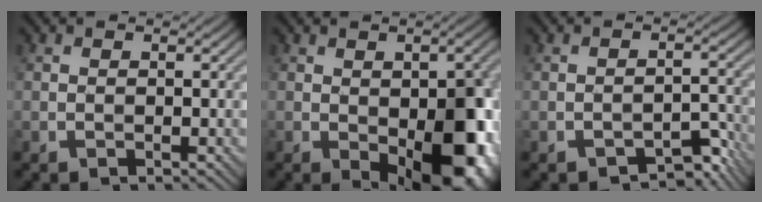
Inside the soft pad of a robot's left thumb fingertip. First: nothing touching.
{"total": 13.4, "force": [-3.8, 6.8, 10.9], "torque": [-0.128, -0.029, -0.041]}
{"total": 4.4, "force": [-3.3, 1.7, 2.2], "torque": [-0.025, 0.008, -0.045]}